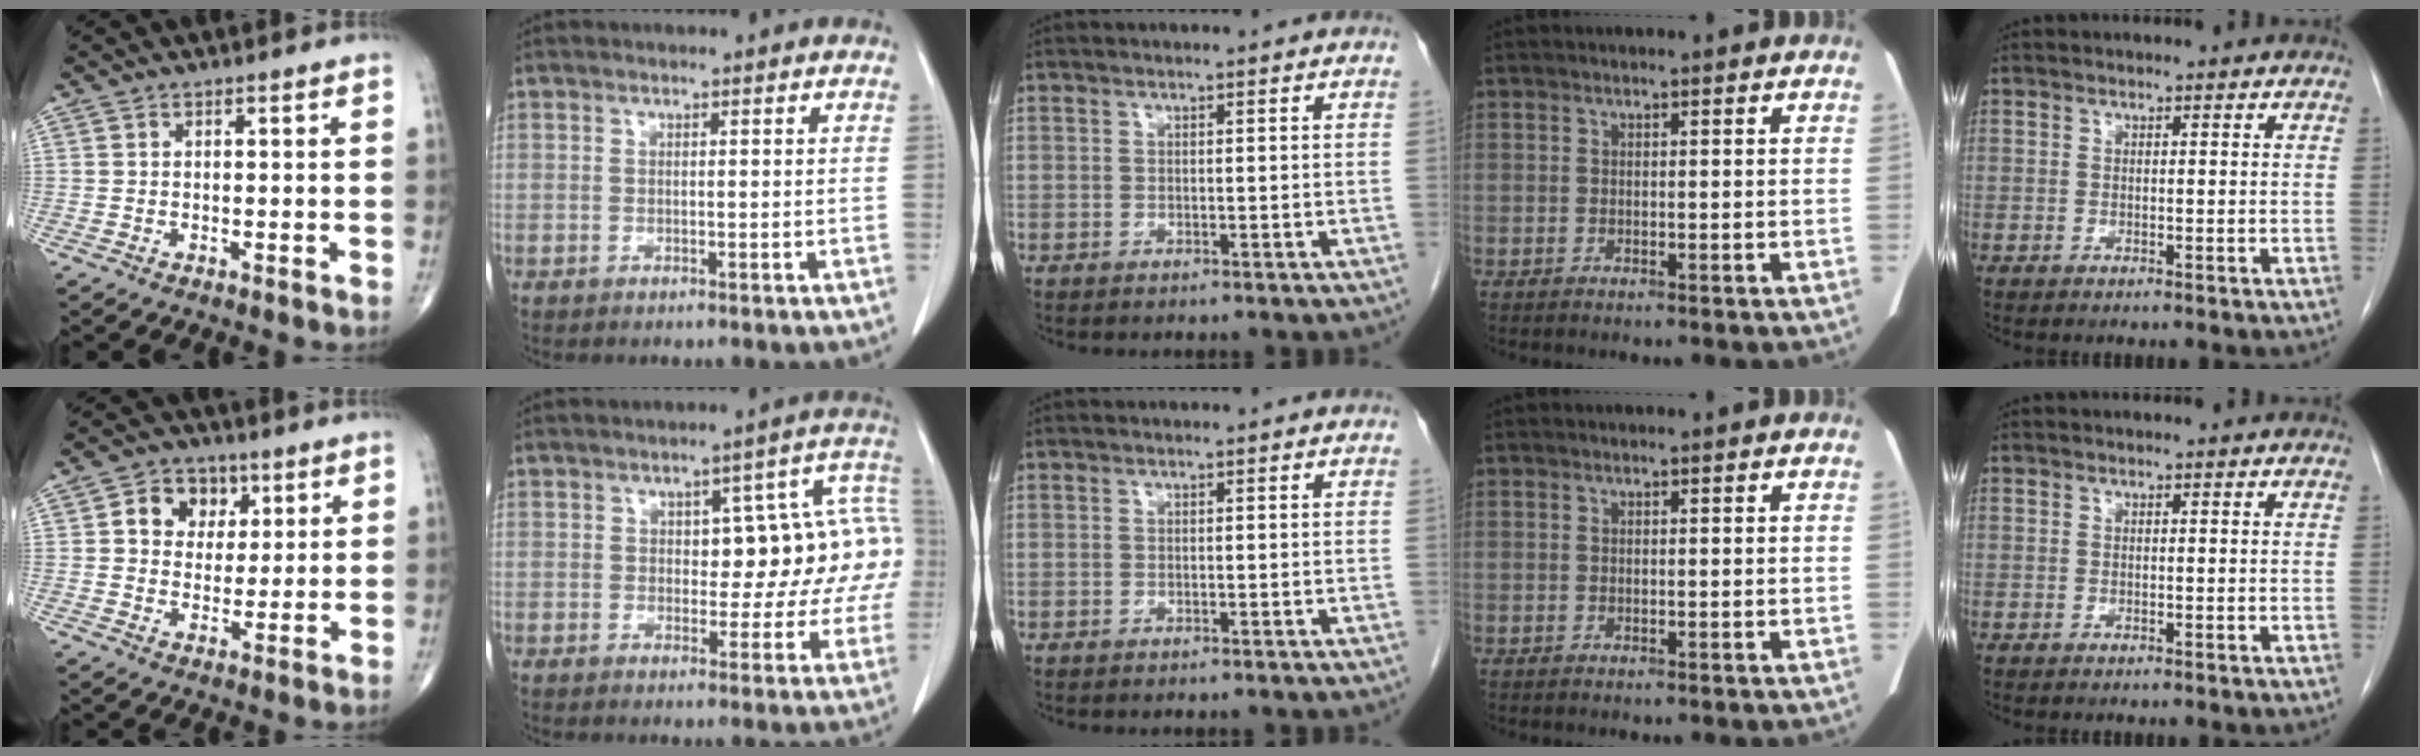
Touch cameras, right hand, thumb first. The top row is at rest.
{"thumb": {"total": 8.0, "force": [2.7, 6.6, 3.7], "torque": [-0.018, -0.004, 0.040]}, "index": {"total": 11.6, "force": [0.6, 5.6, 10.1], "torque": [-0.098, 0.046, 0.010]}}